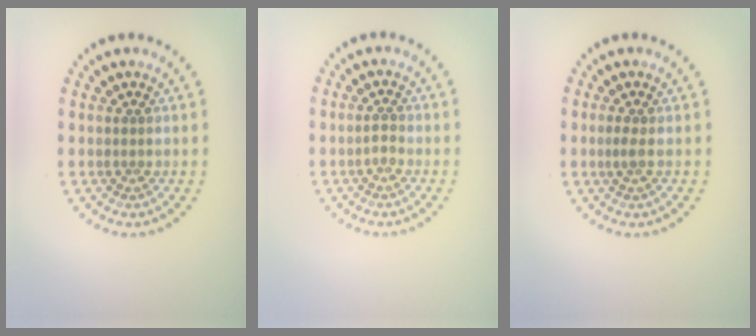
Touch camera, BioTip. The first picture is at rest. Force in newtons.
{"total": 0.8, "press": 0.8, "slide": 0.3}
{"total": 0.9, "press": 0.7, "slide": 0.5}